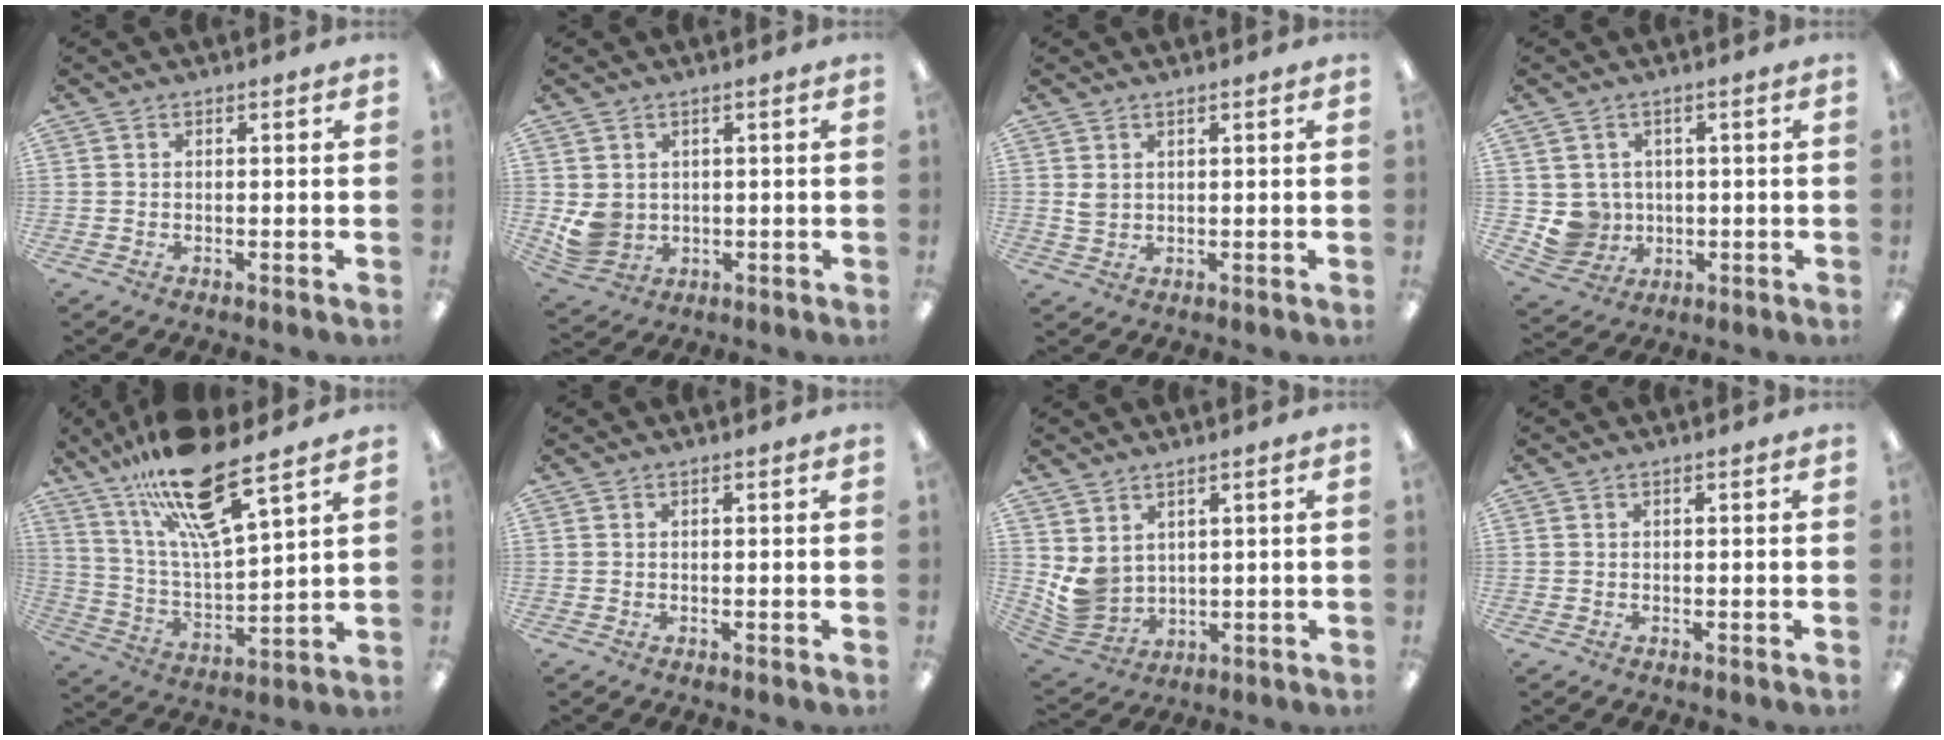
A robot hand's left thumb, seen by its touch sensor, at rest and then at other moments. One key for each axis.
{"total": 5.1, "fx": 1.2, "fy": 4.6, "fz": 1.8, "tx": -0.048, "ty": -0.004, "tz": 0.025}
{"total": 2.1, "fx": 1.0, "fy": 1.3, "fz": 1.3, "tx": -0.028, "ty": 0.003, "tz": 0.017}
{"total": 6.0, "fx": 0.6, "fy": 6.0, "fz": 0.6, "tx": -0.038, "ty": -0.004, "tz": 0.020}
{"total": 19.0, "fx": 13.9, "fy": 4.0, "fz": 12.2, "tx": -0.227, "ty": -0.076, "tz": 0.233}
{"total": 0.0}
{"total": 5.5, "fx": 2.6, "fy": 4.4, "fz": 2.1, "tx": -0.058, "ty": -0.025, "tz": 0.053}
{"total": 0.0}